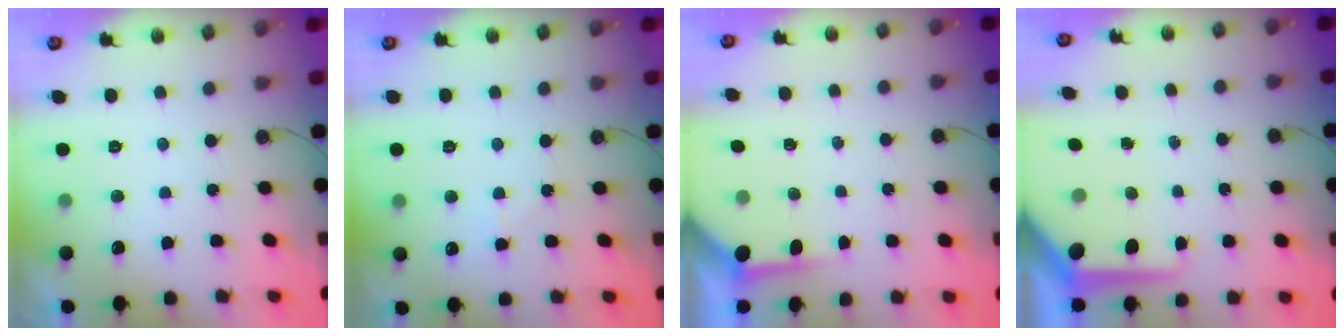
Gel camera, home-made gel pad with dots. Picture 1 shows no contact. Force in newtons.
{"total": 4.1, "press": 4.1, "slide": 0.5}
{"total": 3.9, "press": 3.9, "slide": 0.3}
{"total": 11.0, "press": 11.0, "slide": 1.0}